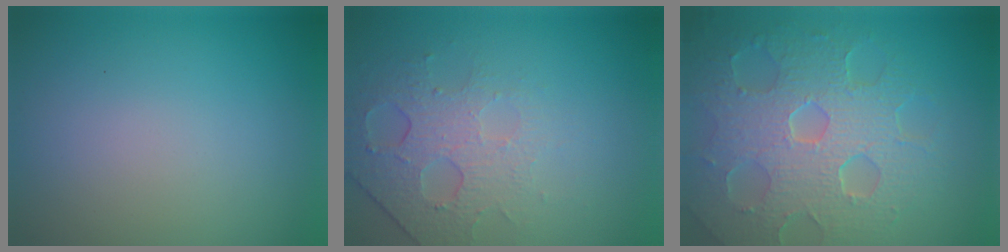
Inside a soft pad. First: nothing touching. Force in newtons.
{"total": 4.9, "press": 3.2, "slide": 3.7}
{"total": 8.6, "press": 6.1, "slide": 6.1}